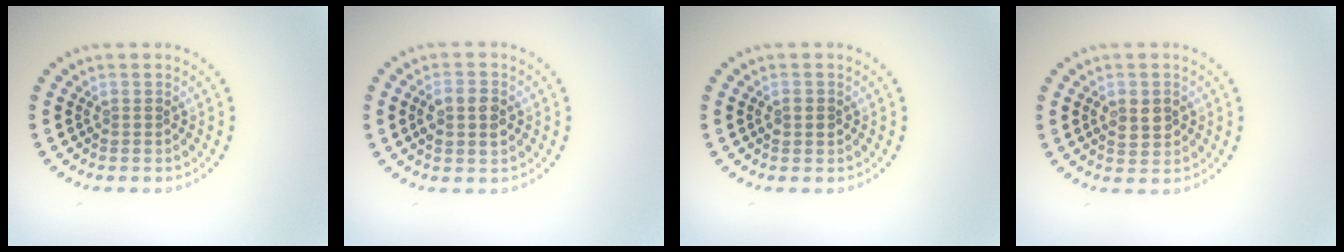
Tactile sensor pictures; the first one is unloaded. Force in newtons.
{"total": 2.6, "press": 2.6, "slide": 0.3}
{"total": 1.1, "press": 1.1, "slide": 0.2}
{"total": 2.2, "press": 2.2, "slide": 0.0}